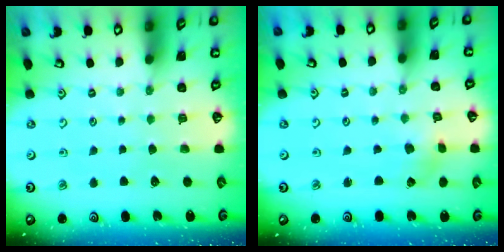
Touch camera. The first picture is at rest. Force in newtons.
{"total": 1.2, "press": 1.2, "slide": 0.2}